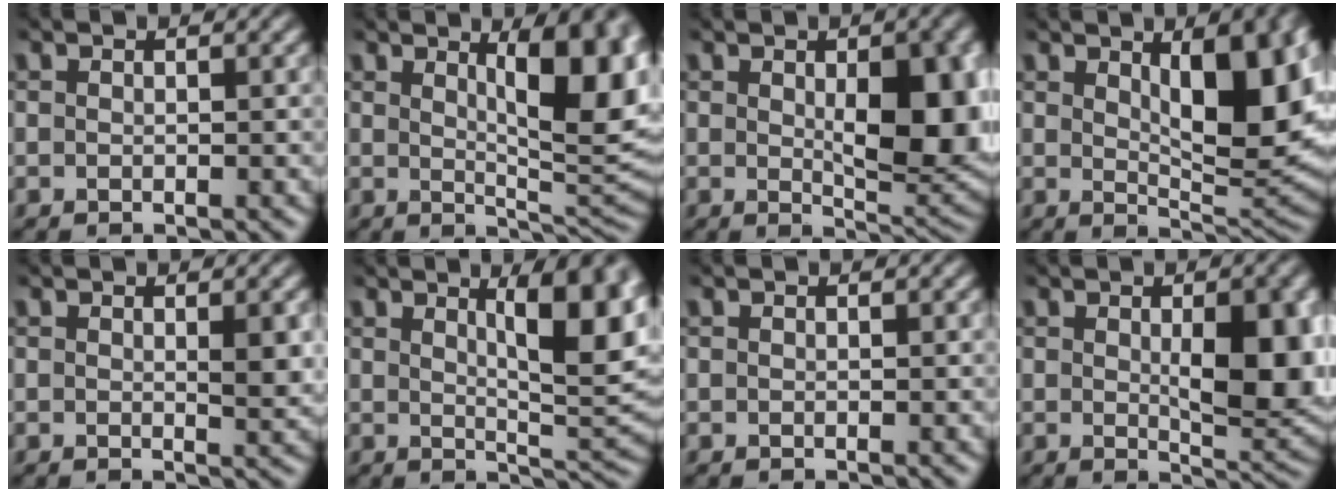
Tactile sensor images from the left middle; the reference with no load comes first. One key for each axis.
{"total": 9.5, "fx": 2.7, "fy": 3.3, "fz": 8.5, "tx": -0.094, "ty": 0.003, "tz": 0.042}
{"total": 9.1, "fx": 0.6, "fy": 4.1, "fz": 8.1, "tx": -0.114, "ty": -0.006, "tz": 0.020}
{"total": 9.3, "fx": 2.4, "fy": 3.7, "fz": 8.1, "tx": -0.118, "ty": -0.004, "tz": 0.043}
{"total": 1.9, "fx": 0.3, "fy": 0.4, "fz": 1.8, "tx": -0.025, "ty": -0.003, "tz": 0.005}
{"total": 8.8, "fx": 3.0, "fy": 2.6, "fz": 7.8, "tx": -0.091, "ty": 0.003, "tz": 0.048}
{"total": 0.0}
{"total": 7.5, "fx": 0.5, "fy": 3.0, "fz": 6.9, "tx": -0.095, "ty": -0.006, "tz": 0.015}